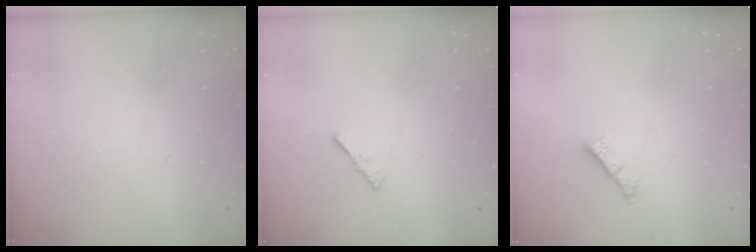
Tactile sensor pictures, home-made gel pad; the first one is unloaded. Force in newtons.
{"total": 1.5, "press": 1.4, "slide": 0.4}
{"total": 2.4, "press": 2.4, "slide": 0.2}